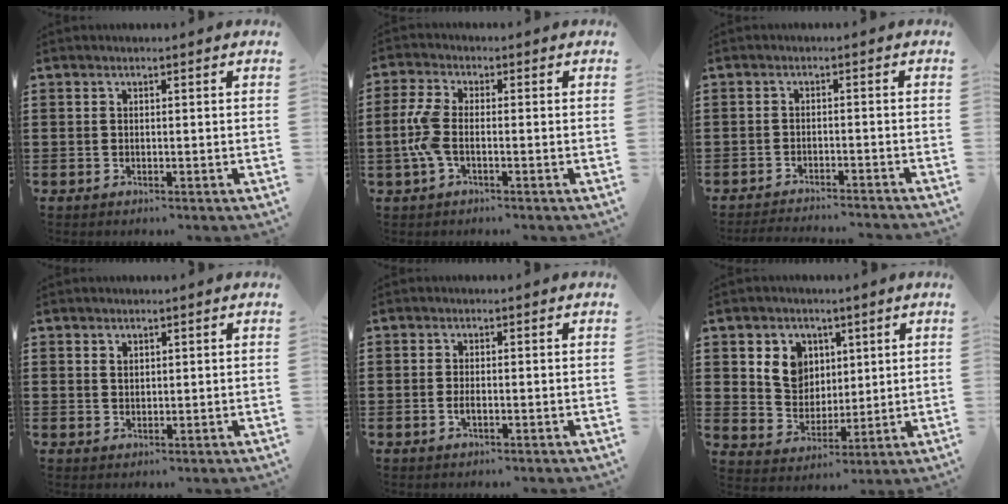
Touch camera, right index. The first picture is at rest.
{"total": 5.3, "force": [-1.1, 2.3, 4.6], "torque": [-0.123, -0.009, -0.030]}
{"total": 2.3, "force": [-2.3, -0.2, 0.2], "torque": [-0.007, -0.001, -0.049]}
{"total": 1.3, "force": [1.0, 0.7, 0.3], "torque": [-0.007, 0.002, 0.020]}
{"total": 1.2, "force": [-0.4, 0.4, 1.1], "torque": [-0.020, -0.002, -0.006]}
{"total": 6.6, "force": [2.7, 5.8, 1.6], "torque": [-0.048, 0.006, 0.047]}